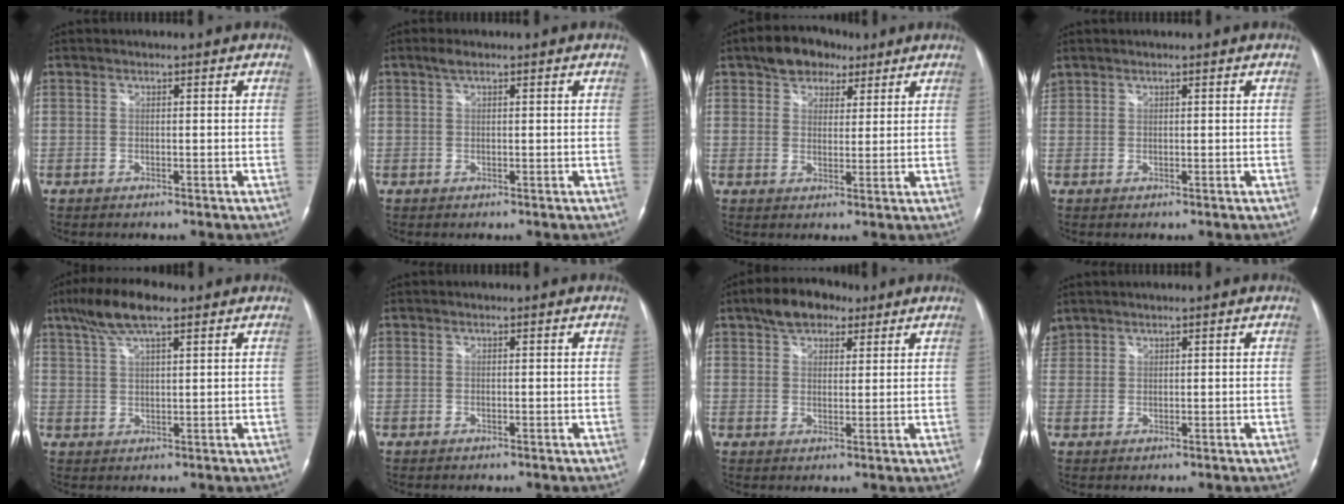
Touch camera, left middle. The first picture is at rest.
{"total": 1.4, "force": [1.0, 0.3, 1.0], "torque": [-0.025, 0.009, 0.018]}
{"total": 7.0, "force": [4.6, 4.3, 3.1], "torque": [-0.046, 0.020, 0.075]}
{"total": 1.2, "force": [1.0, 0.6, 0.1], "torque": [-0.007, 0.016, 0.023]}
{"total": 8.3, "force": [5.5, 1.6, 5.9], "torque": [-0.122, 0.022, 0.098]}
{"total": 0.0}
{"total": 7.6, "force": [5.0, 4.0, 4.1], "torque": [-0.071, 0.024, 0.083]}
{"total": 2.6, "force": [2.2, 1.4, 0.1], "torque": [-0.008, 0.015, 0.047]}